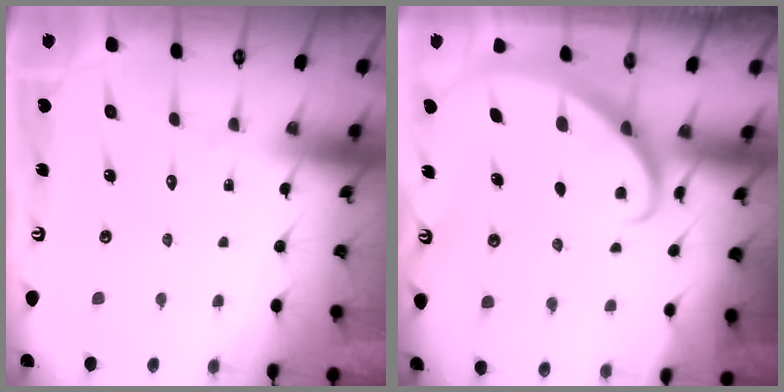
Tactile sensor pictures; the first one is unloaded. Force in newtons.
{"total": 2.9, "press": 2.9, "slide": 0.2}